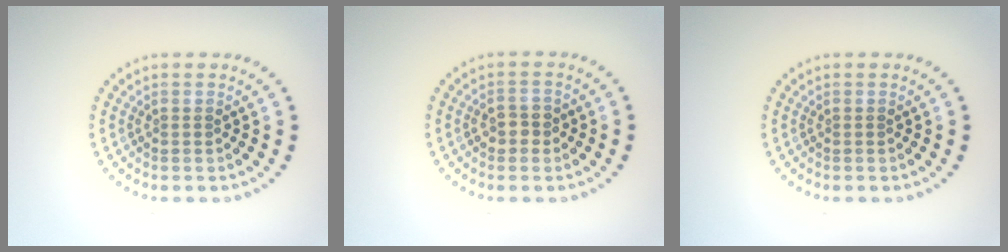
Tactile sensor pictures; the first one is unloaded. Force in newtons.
{"total": 1.6, "press": 1.6, "slide": 0.2}
{"total": 0.0}